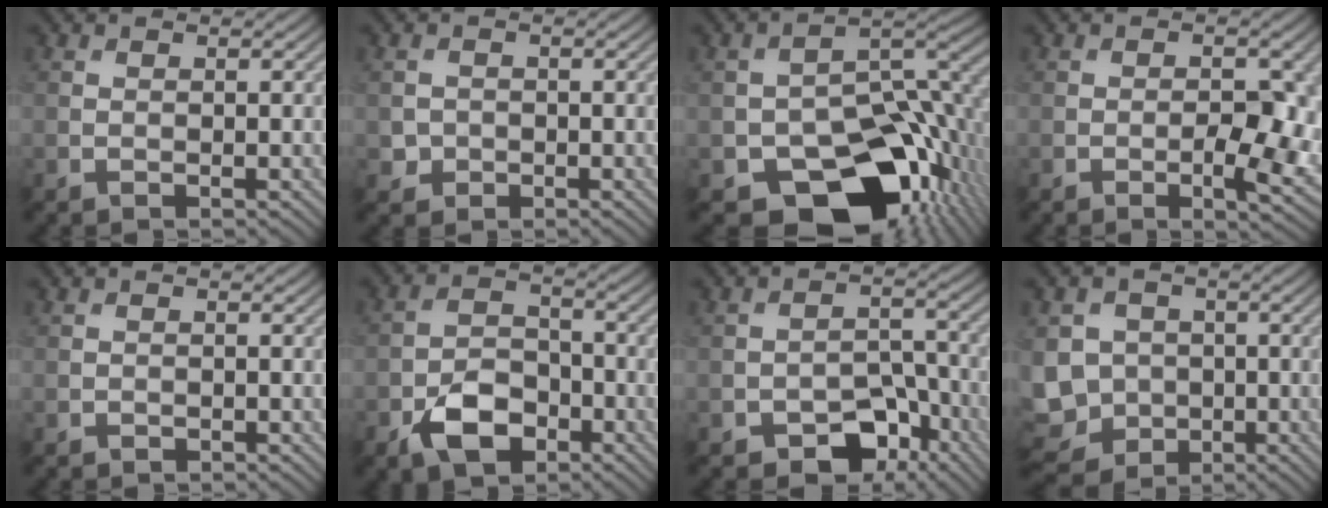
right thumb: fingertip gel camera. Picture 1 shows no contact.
{"total": 1.6, "force": [-0.4, 1.5, 0.3], "torque": [-0.001, -0.005, -0.010]}
{"total": 15.7, "force": [-7.5, 9.7, 9.9], "torque": [-0.131, -0.031, -0.120]}
{"total": 6.1, "force": [-1.2, 2.7, 5.4], "torque": [-0.076, -0.011, -0.012]}
{"total": 0.0}
{"total": 7.1, "force": [-3.8, 4.2, 4.2], "torque": [-0.077, -0.002, -0.082]}
{"total": 6.6, "force": [-4.0, 3.9, 3.4], "torque": [-0.043, -0.002, -0.069]}
{"total": 8.9, "force": [-1.5, 8.0, 3.6], "torque": [-0.109, -0.030, -0.045]}